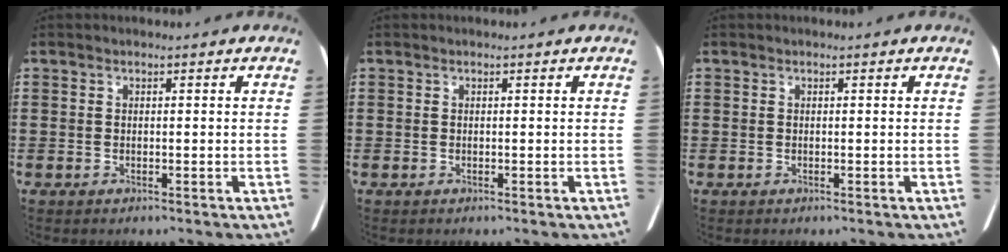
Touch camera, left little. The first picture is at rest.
{"total": 0.0}
{"total": 0.0}